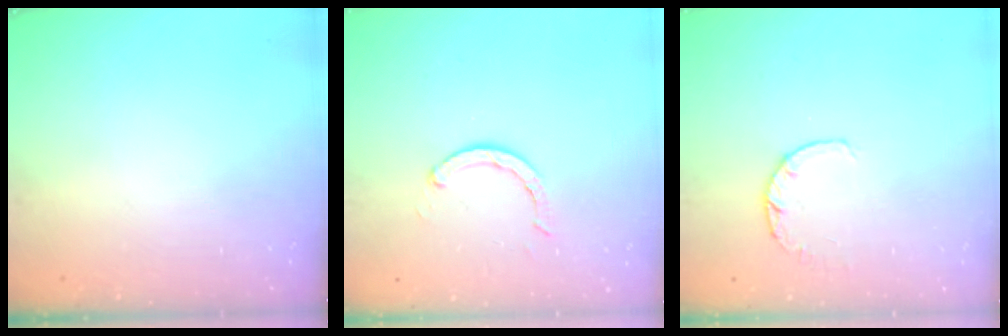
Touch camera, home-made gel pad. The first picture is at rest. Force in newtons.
{"total": 2.9, "press": 2.8, "slide": 0.5}
{"total": 2.8, "press": 2.7, "slide": 0.5}